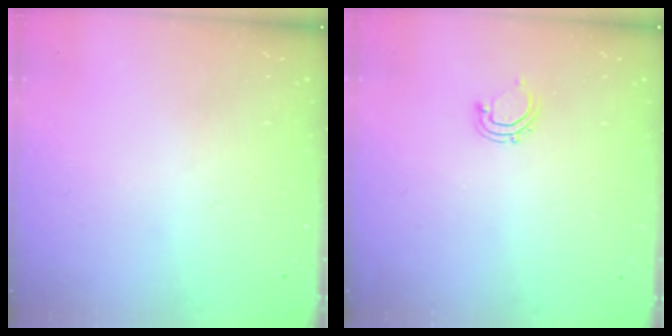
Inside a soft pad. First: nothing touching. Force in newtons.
{"total": 3.7, "press": 3.6, "slide": 0.8}